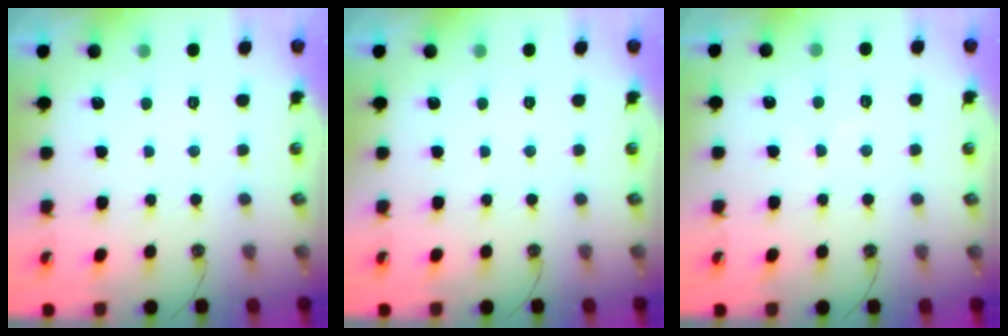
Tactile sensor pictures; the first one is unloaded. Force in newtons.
{"total": 0.0}
{"total": 0.0}